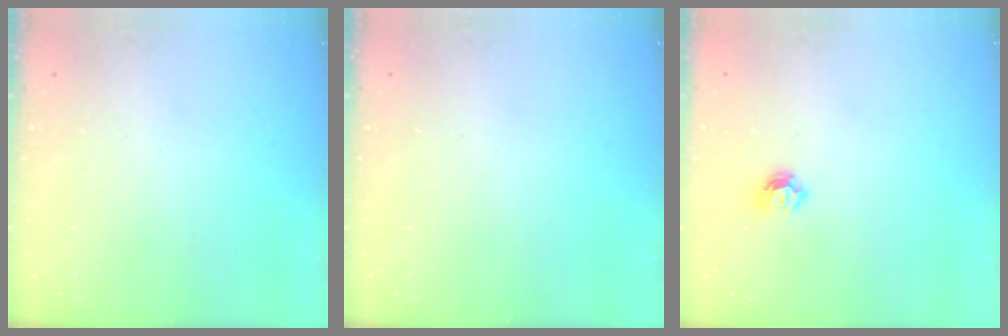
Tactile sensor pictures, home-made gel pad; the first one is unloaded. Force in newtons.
{"total": 0.0}
{"total": 6.4, "press": 6.4, "slide": 0.7}